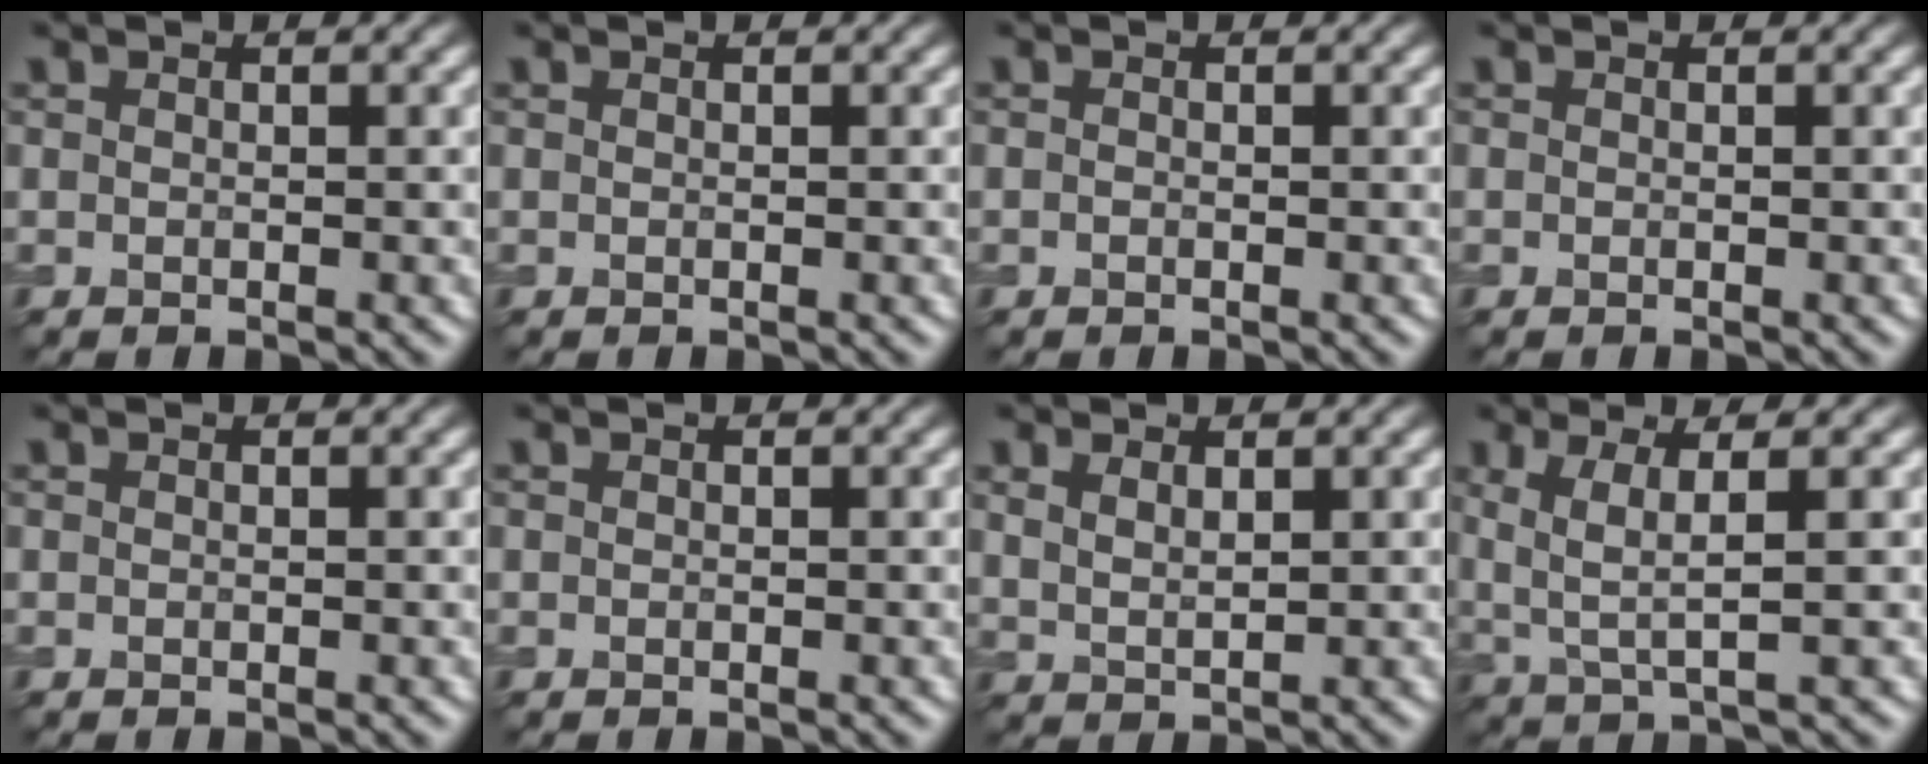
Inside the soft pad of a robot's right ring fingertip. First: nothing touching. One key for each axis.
{"total": 0.0}
{"total": 0.0}
{"total": 0.0}
{"total": 0.0}
{"total": 0.0}
{"total": 1.7, "fx": 1.2, "fy": 0.7, "fz": 1.0, "tx": -0.023, "ty": 0.003, "tz": 0.029}
{"total": 3.5, "fx": 0.9, "fy": 0.7, "fz": 3.3, "tx": -0.070, "ty": 0.008, "tz": 0.020}